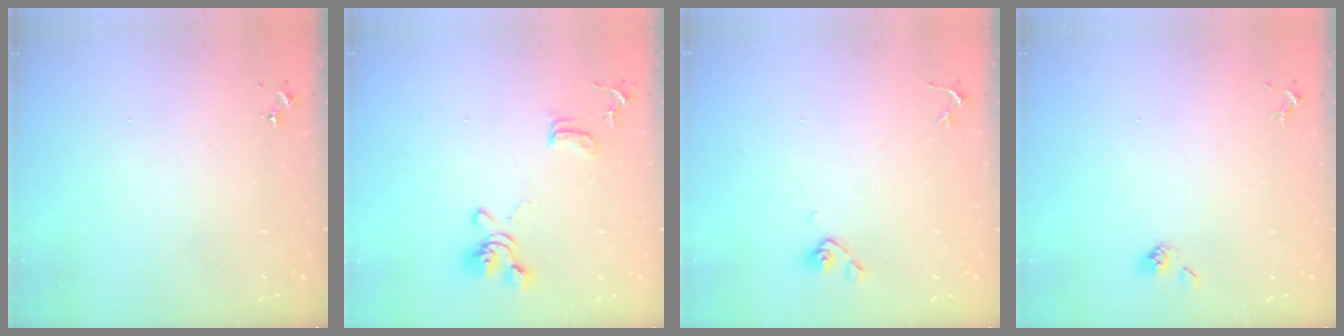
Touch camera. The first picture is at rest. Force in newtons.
{"total": 13.0, "press": 12.9, "slide": 1.6}
{"total": 5.9, "press": 5.4, "slide": 2.4}
{"total": 3.6, "press": 3.4, "slide": 1.3}